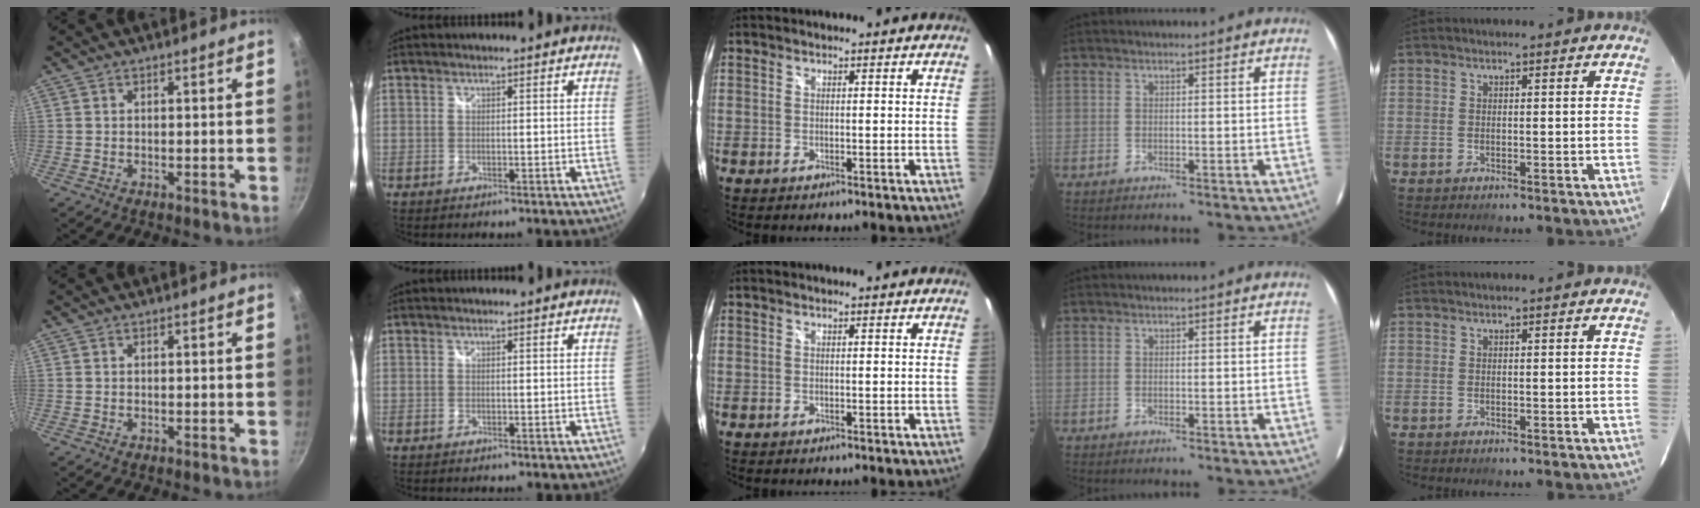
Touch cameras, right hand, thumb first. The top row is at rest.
{}